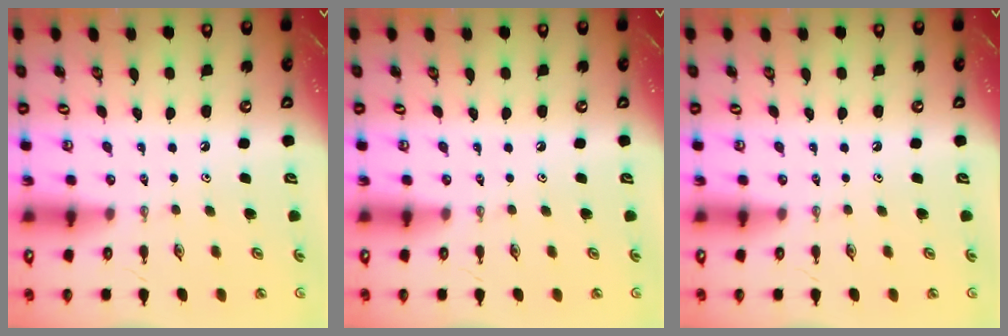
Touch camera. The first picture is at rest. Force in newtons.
{"total": 0.0}
{"total": 0.0}